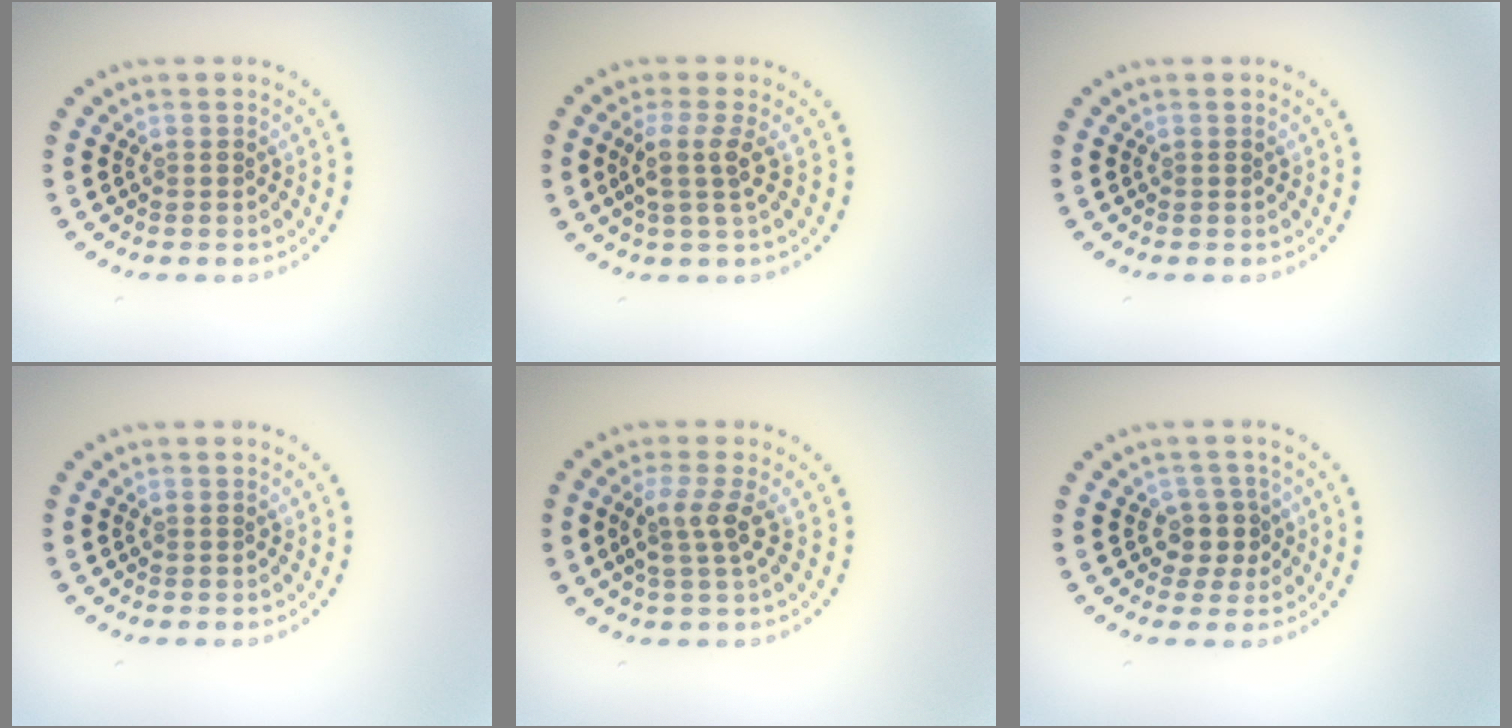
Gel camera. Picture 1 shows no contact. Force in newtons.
{"total": 2.5, "press": 1.9, "slide": 1.6}
{"total": 0.0}
{"total": 0.0}
{"total": 2.5, "press": 1.9, "slide": 1.6}
{"total": 2.5, "press": 2.0, "slide": 1.4}